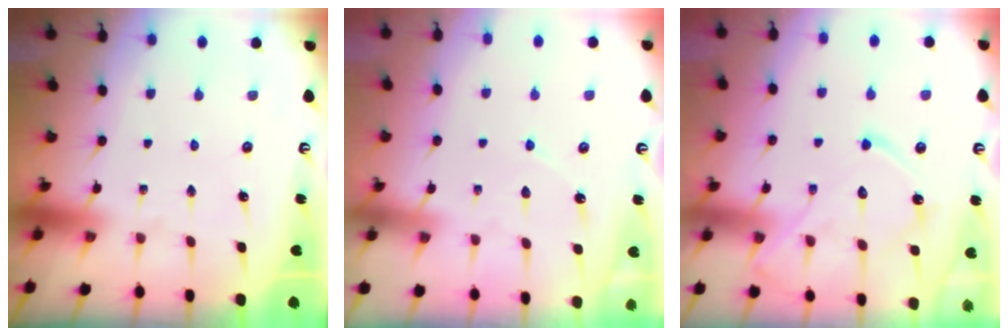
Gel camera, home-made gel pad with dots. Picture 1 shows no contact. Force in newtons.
{"total": 3.1, "press": 3.1, "slide": 0.3}
{"total": 13.8, "press": 13.8, "slide": 1.2}